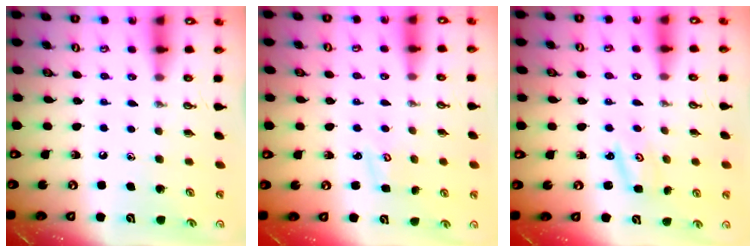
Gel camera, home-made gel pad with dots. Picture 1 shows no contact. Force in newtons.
{"total": 3.0, "press": 3.0, "slide": 0.3}
{"total": 2.0, "press": 2.0, "slide": 0.2}